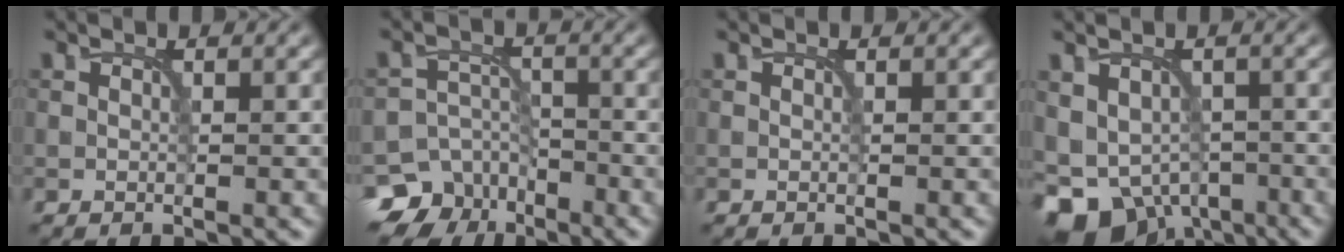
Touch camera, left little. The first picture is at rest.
{"total": 7.2, "force": [-4.9, 5.0, 1.4], "torque": [-0.004, -0.007, -0.084]}
{"total": 0.0}
{"total": 7.1, "force": [-3.3, 5.0, 3.8], "torque": [-0.065, -0.016, -0.054]}